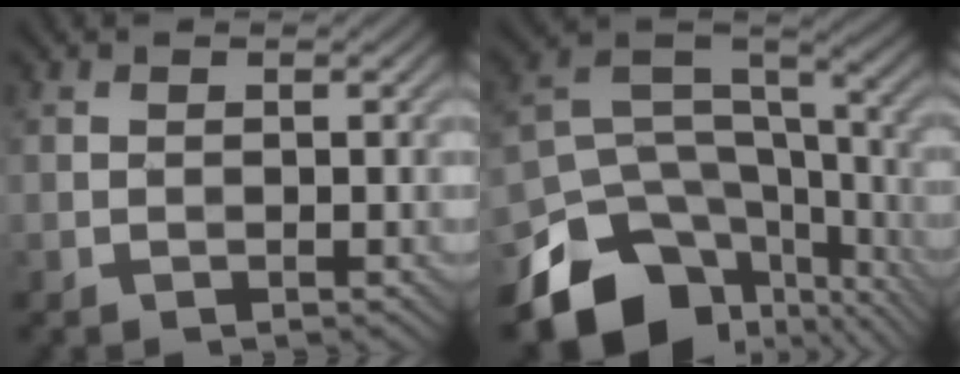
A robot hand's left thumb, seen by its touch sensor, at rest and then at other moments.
{"total": 14.7, "force": [-9.0, 9.6, 6.6], "torque": [-0.167, -0.034, -0.133]}